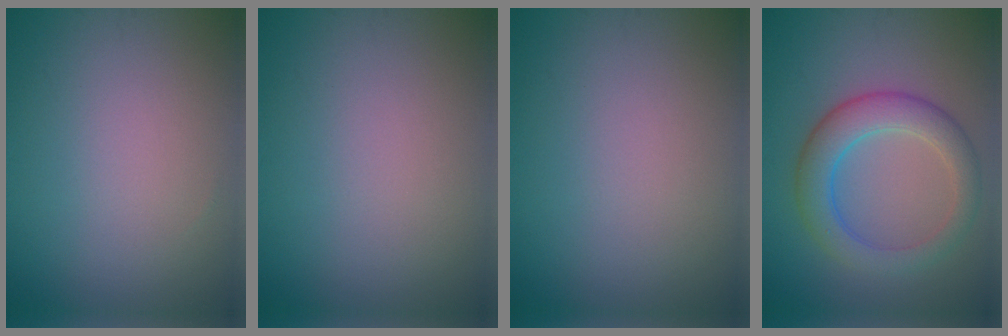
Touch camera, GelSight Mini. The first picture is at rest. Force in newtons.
{"total": 0.0}
{"total": 0.0}
{"total": 5.0, "press": 5.0, "slide": 0.1}